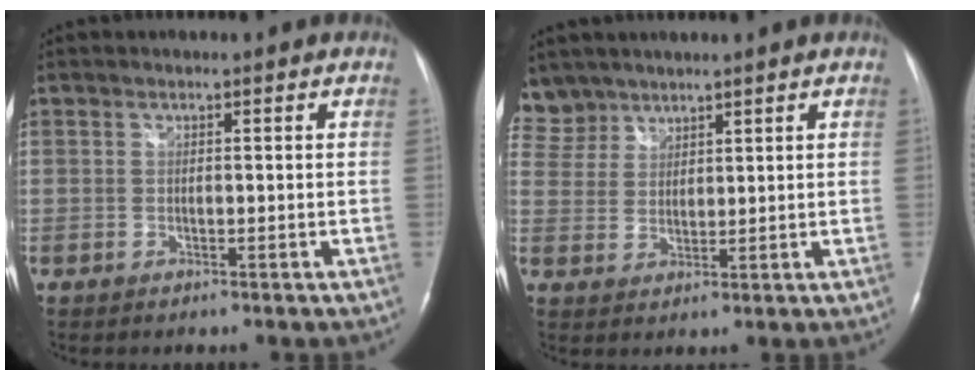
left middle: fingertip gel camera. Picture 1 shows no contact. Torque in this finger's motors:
{"motor_torque": [0.31, -0.33, 0.03, -0.01]}